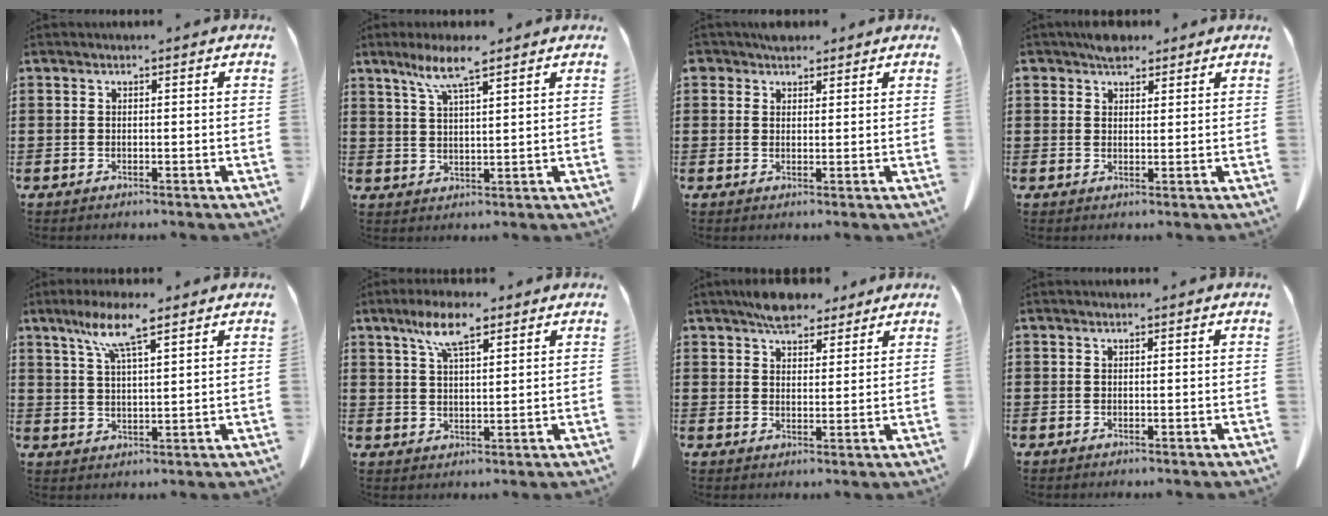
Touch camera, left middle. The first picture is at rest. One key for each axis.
{"total": 6.5, "fx": 4.3, "fy": 0.6, "fz": 4.8, "tx": -0.102, "ty": -0.001, "tz": 0.074}
{"total": 2.4, "fx": 2.0, "fy": 1.3, "fz": 0.3, "tx": -0.004, "ty": 0.005, "tz": 0.037}
{"total": 3.5, "fx": 2.8, "fy": 1.8, "fz": 1.1, "tx": -0.022, "ty": 0.004, "tz": 0.051}
{"total": 7.6, "fx": 5.0, "fy": 1.0, "fz": 5.6, "tx": -0.120, "ty": -0.002, "tz": 0.086}
{"total": 7.3, "fx": 4.5, "fy": 1.8, "fz": 5.4, "tx": -0.115, "ty": 0.004, "tz": 0.078}
{"total": 5.9, "fx": 4.9, "fy": 2.4, "fz": 2.2, "tx": -0.047, "ty": -0.006, "tz": 0.092}
{"total": 0.0}